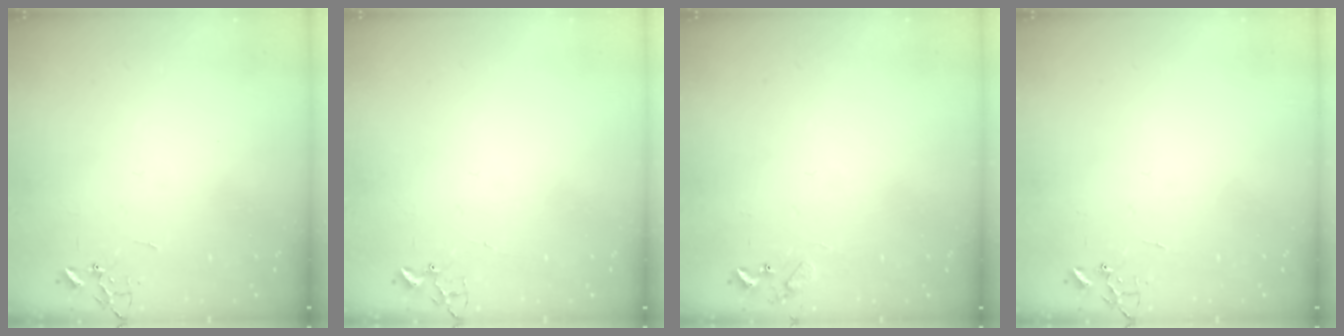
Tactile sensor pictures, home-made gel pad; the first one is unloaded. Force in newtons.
{"total": 1.8, "press": 1.8, "slide": 0.2}
{"total": 7.0, "press": 7.0, "slide": 0.6}
{"total": 0.0}